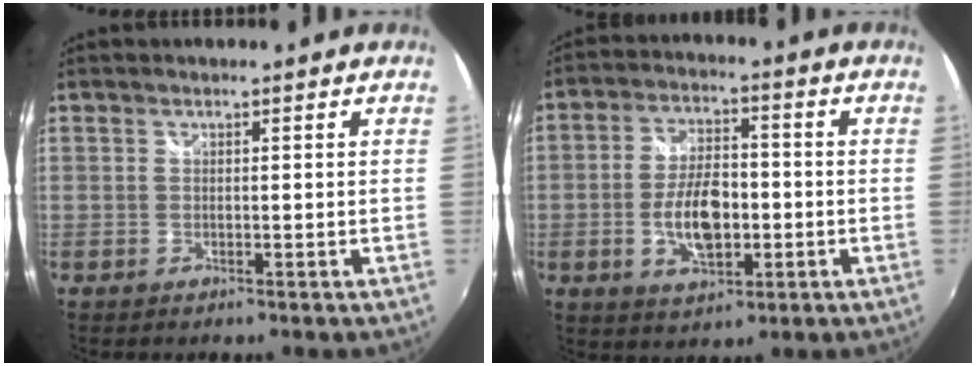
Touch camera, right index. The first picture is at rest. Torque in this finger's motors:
{"motor_torque": [1.77, 0.01, 0.59, 0.09]}